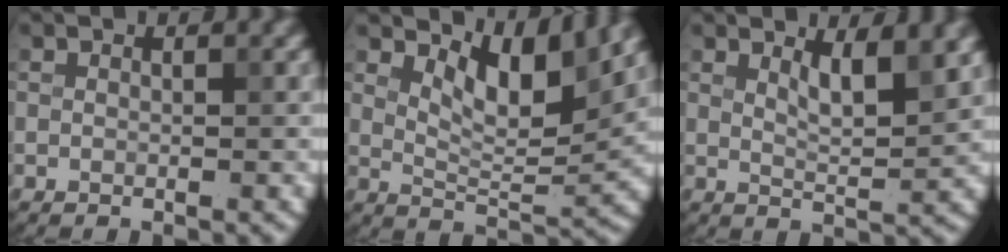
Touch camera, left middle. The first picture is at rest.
{"total": 5.4, "force": [3.0, 2.0, 4.0], "torque": [-0.072, -0.010, 0.049]}
{"total": 3.4, "force": [1.9, 0.9, 2.7], "torque": [-0.042, -0.005, 0.033]}